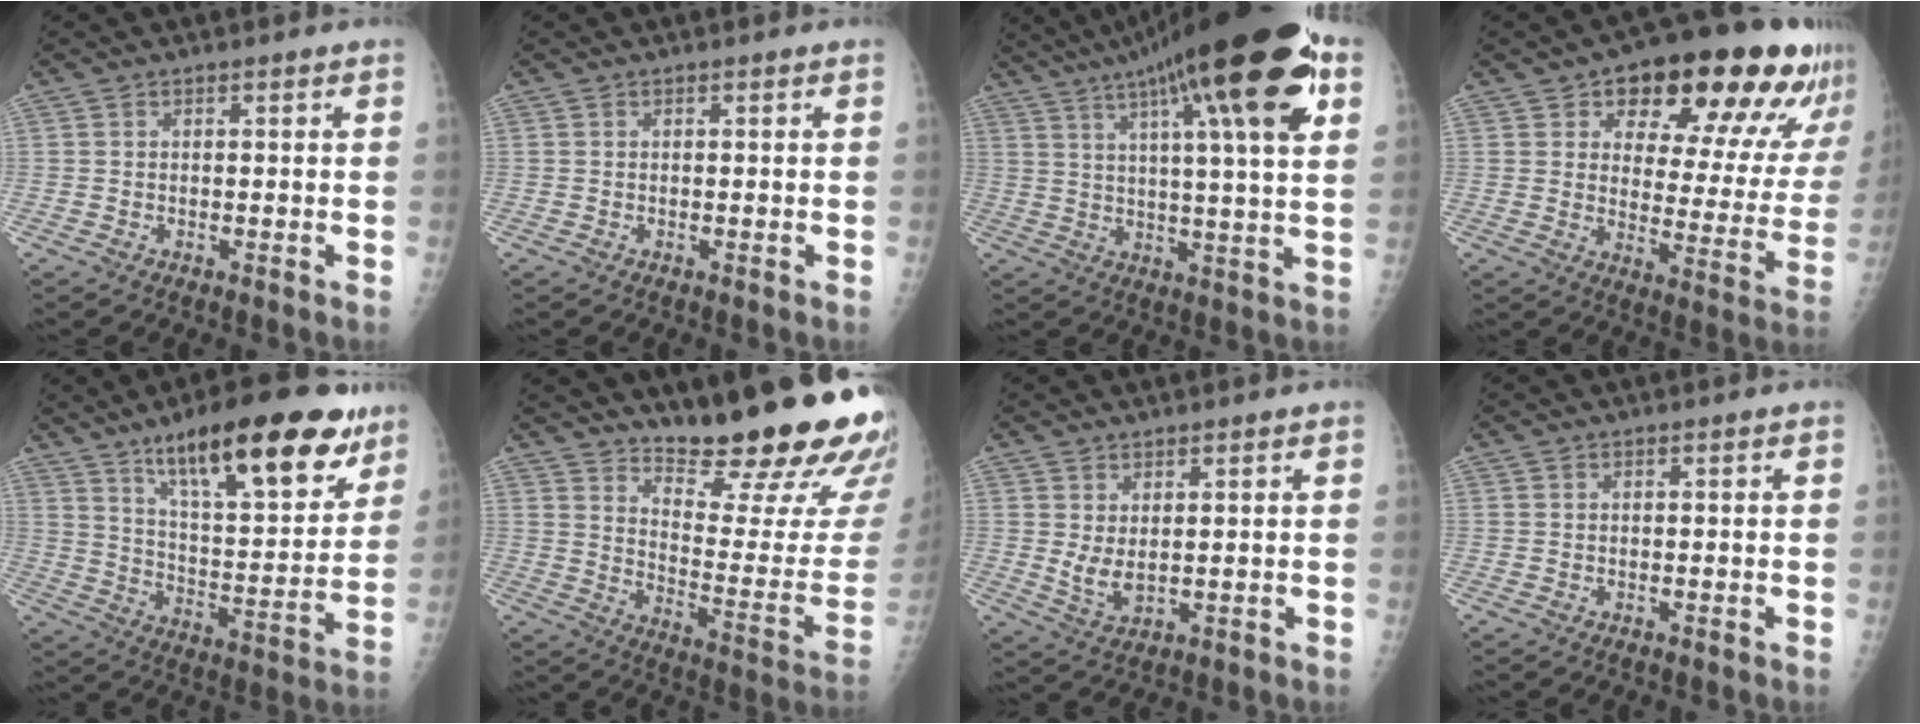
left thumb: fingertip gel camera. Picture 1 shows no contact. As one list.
[{"total": 0.0}, {"total": 25.9, "force": [12.3, 5.0, 22.2], "torque": [-0.342, 0.000, 0.185]}, {"total": 23.3, "force": [14.2, 9.9, 15.6], "torque": [-0.165, -0.047, 0.190]}, {"total": 25.2, "force": [15.6, 7.8, 18.2], "torque": [-0.236, -0.054, 0.246]}, {"total": 25.2, "force": [19.2, 4.8, 15.7], "torque": [-0.194, -0.154, 0.267]}, {"total": 4.9, "force": [1.5, 2.3, 4.0], "torque": [-0.068, -0.017, 0.037]}, {"total": 0.0}]